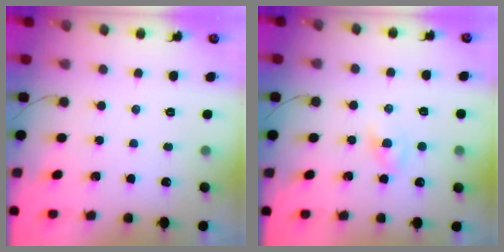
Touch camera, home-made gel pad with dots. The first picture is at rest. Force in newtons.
{"total": 2.2, "press": 2.0, "slide": 1.0}